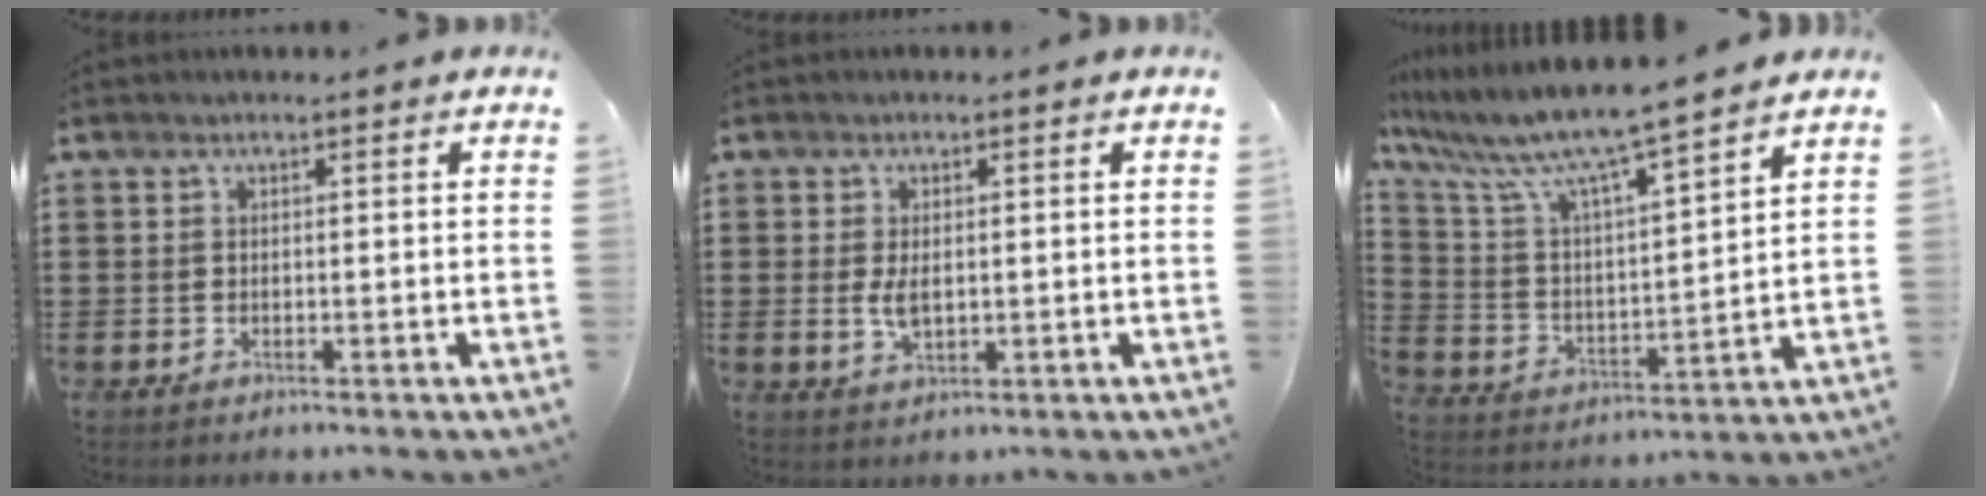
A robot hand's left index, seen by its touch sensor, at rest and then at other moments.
{"total": 3.3, "force": [0.2, 1.7, 2.9], "torque": [-0.065, 0.001, 0.001]}
{"total": 8.4, "force": [7.4, -0.3, 3.9], "torque": [-0.111, -0.052, 0.120]}